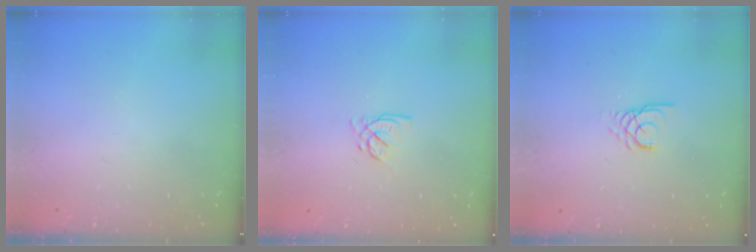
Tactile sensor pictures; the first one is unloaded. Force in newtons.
{"total": 2.8, "press": 2.8, "slide": 0.1}
{"total": 3.0, "press": 3.0, "slide": 0.3}